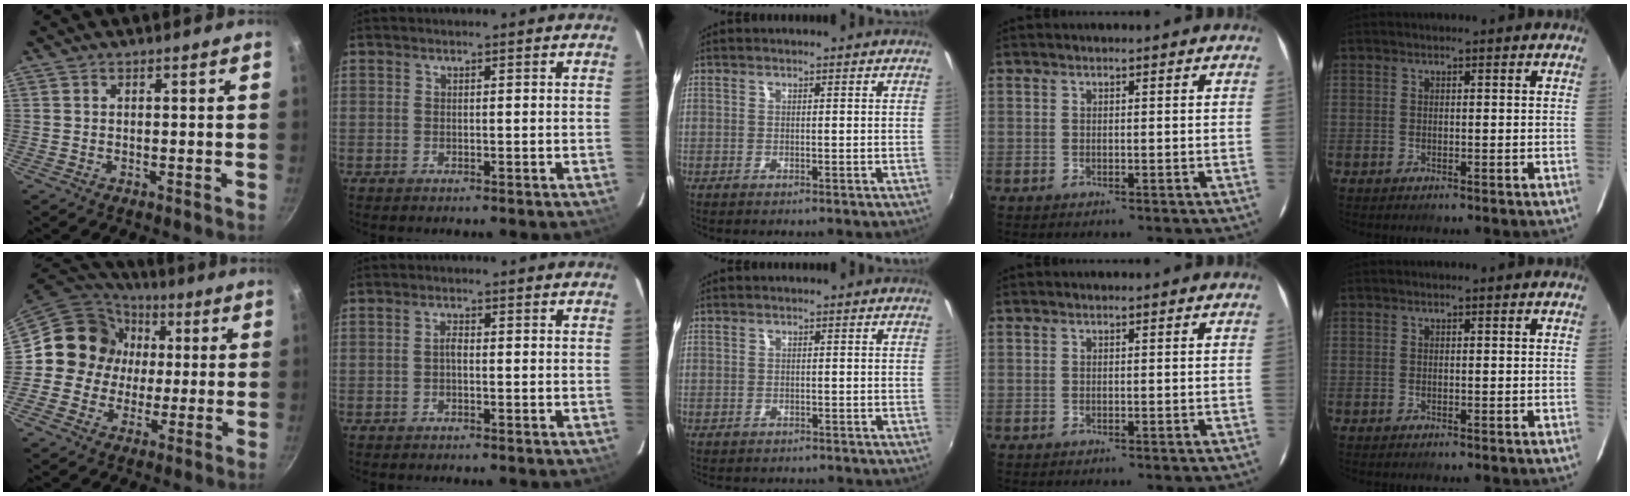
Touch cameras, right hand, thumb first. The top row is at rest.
{"thumb": {"total": 13.7, "force": [1.3, 12.8, 4.9], "torque": [-0.048, 0.024, 0.005]}, "index": {"total": 1.1, "force": [-0.3, 0.6, 0.9], "torque": [-0.018, 0.006, -0.007]}, "middle": {"total": 1.6, "force": [-1.2, 1.0, 0.1], "torque": [-0.009, -0.002, -0.019]}}